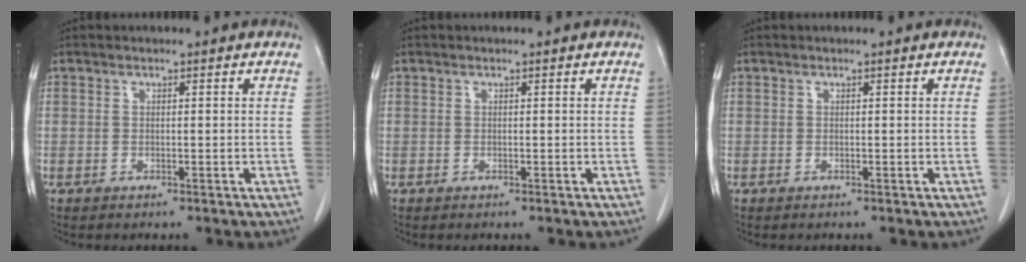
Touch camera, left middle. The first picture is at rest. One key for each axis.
{"total": 0.0}
{"total": 0.0}